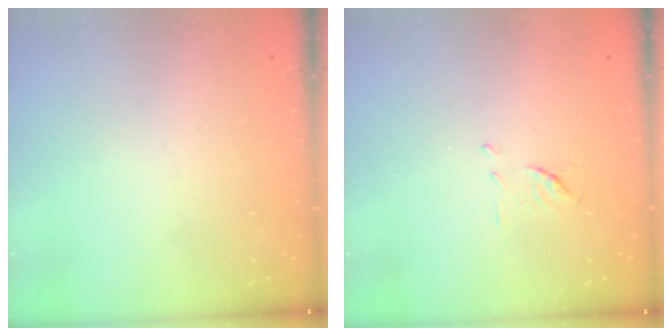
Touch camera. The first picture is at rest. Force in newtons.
{"total": 6.4, "press": 6.4, "slide": 0.4}